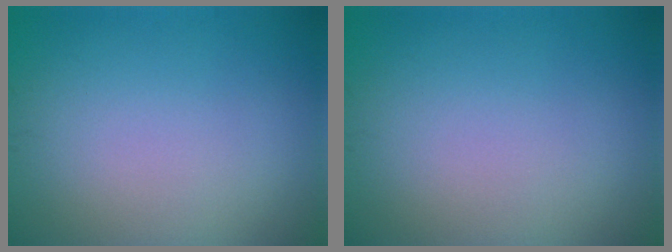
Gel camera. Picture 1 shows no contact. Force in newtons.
{"total": 0.0}